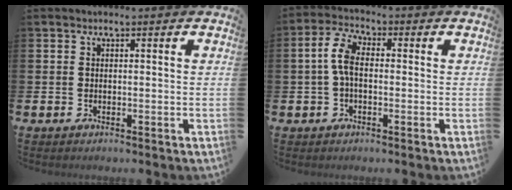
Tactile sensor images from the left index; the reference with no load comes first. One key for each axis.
{"total": 5.4, "fx": 0.4, "fy": 3.0, "fz": 4.4, "tx": -0.093, "ty": 0.011, "tz": 0.003}